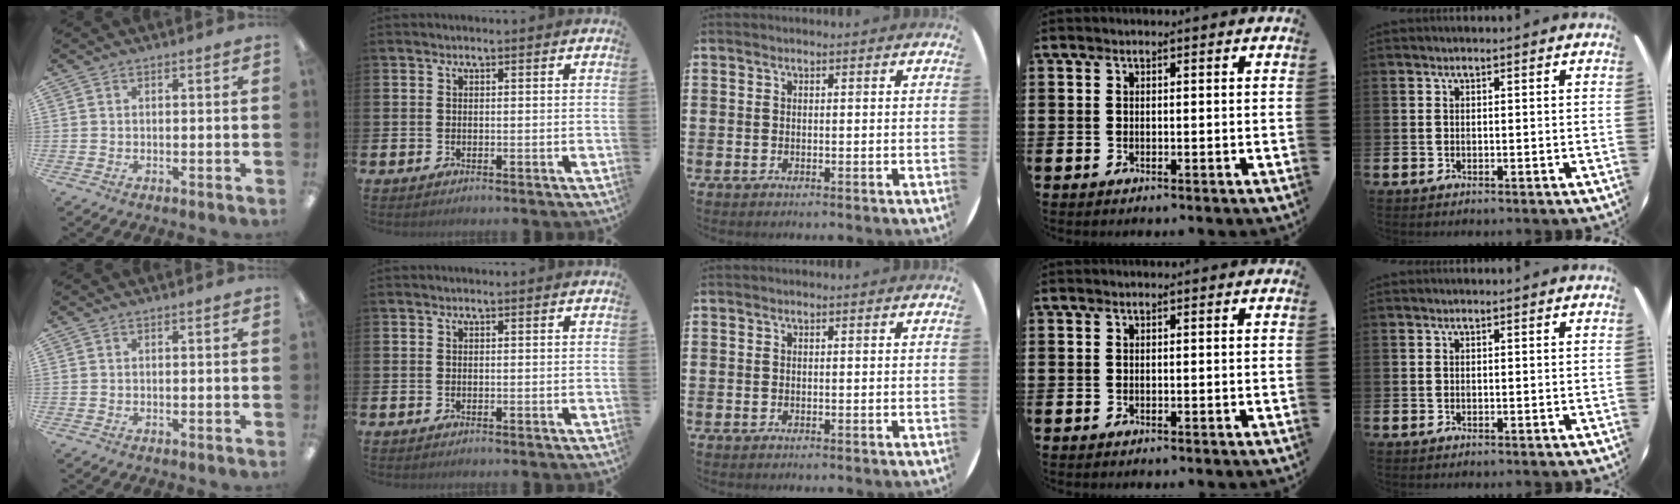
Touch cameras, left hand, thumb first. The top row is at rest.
{}